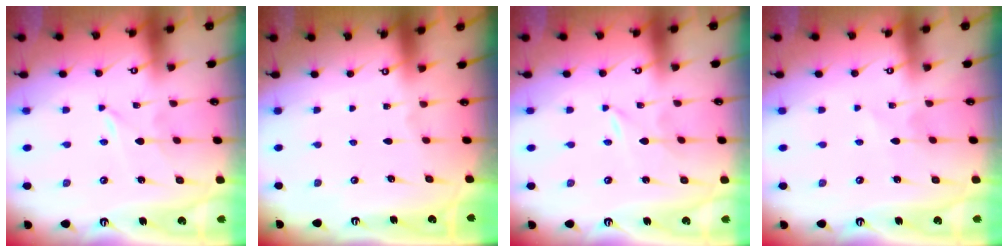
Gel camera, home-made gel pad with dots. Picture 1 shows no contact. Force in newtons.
{"total": 0.0}
{"total": 0.0}
{"total": 2.9, "press": 2.8, "slide": 0.4}